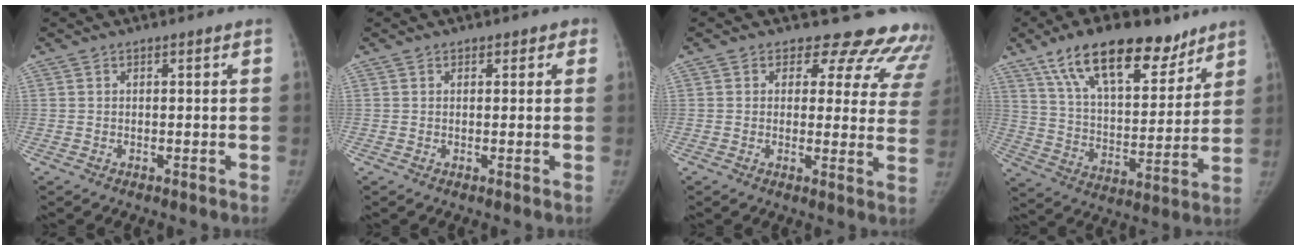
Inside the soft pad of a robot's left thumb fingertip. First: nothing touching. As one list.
[{"total": 1.3, "force": [0.8, 1.1, 0.2], "torque": [0.021, -0.002, 0.003]}, {"total": 15.7, "force": [13.9, 6.7, 2.7], "torque": [0.024, -0.093, 0.127]}, {"total": 21.2, "force": [13.9, 9.7, 12.8], "torque": [-0.172, -0.046, 0.237]}]